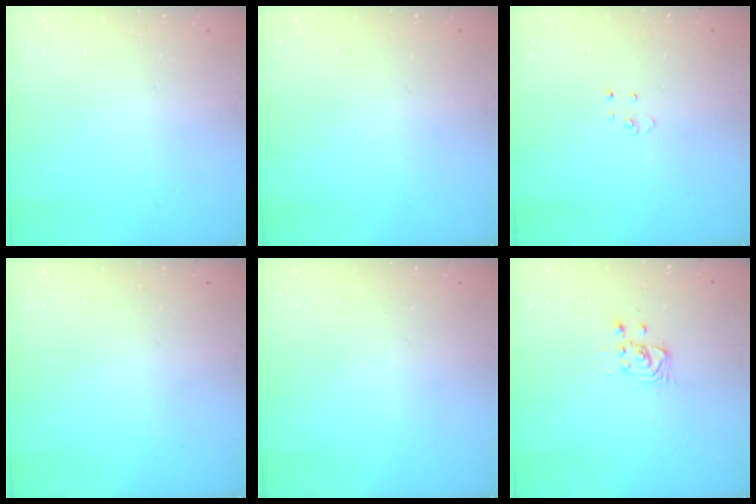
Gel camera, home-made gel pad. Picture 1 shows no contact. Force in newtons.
{"total": 0.0}
{"total": 2.9, "press": 2.9, "slide": 0.2}
{"total": 0.0}
{"total": 0.0}
{"total": 3.1, "press": 3.1, "slide": 0.3}